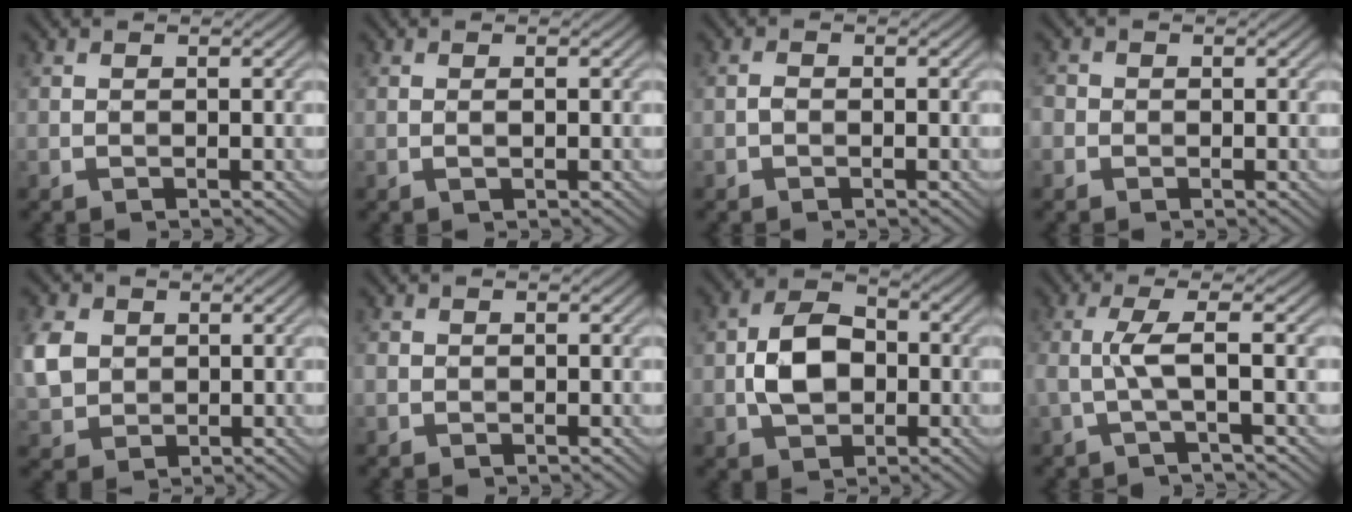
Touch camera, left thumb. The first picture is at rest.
{"total": 0.6, "force": [-0.1, 0.1, 0.6], "torque": [-0.009, -0.001, -0.003]}
{"total": 0.7, "force": [-0.4, 0.4, 0.3], "torque": [-0.007, 0.002, -0.010]}
{"total": 1.2, "force": [-0.5, 1.1, -0.1], "torque": [0.005, -0.005, -0.013]}
{"total": 5.1, "force": [1.0, 4.3, 2.5], "torque": [-0.078, 0.005, 0.017]}
{"total": 0.6, "force": [-0.3, 0.5, 0.0], "torque": [-0.003, -0.003, -0.006]}
{"total": 6.5, "force": [-0.8, 4.6, 4.4], "torque": [-0.091, 0.002, -0.019]}
{"total": 3.7, "force": [-0.5, 0.4, 3.6], "torque": [-0.070, 0.012, -0.026]}